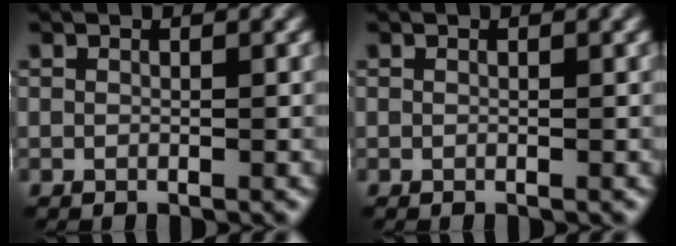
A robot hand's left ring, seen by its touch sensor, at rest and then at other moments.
{"total": 0.0}